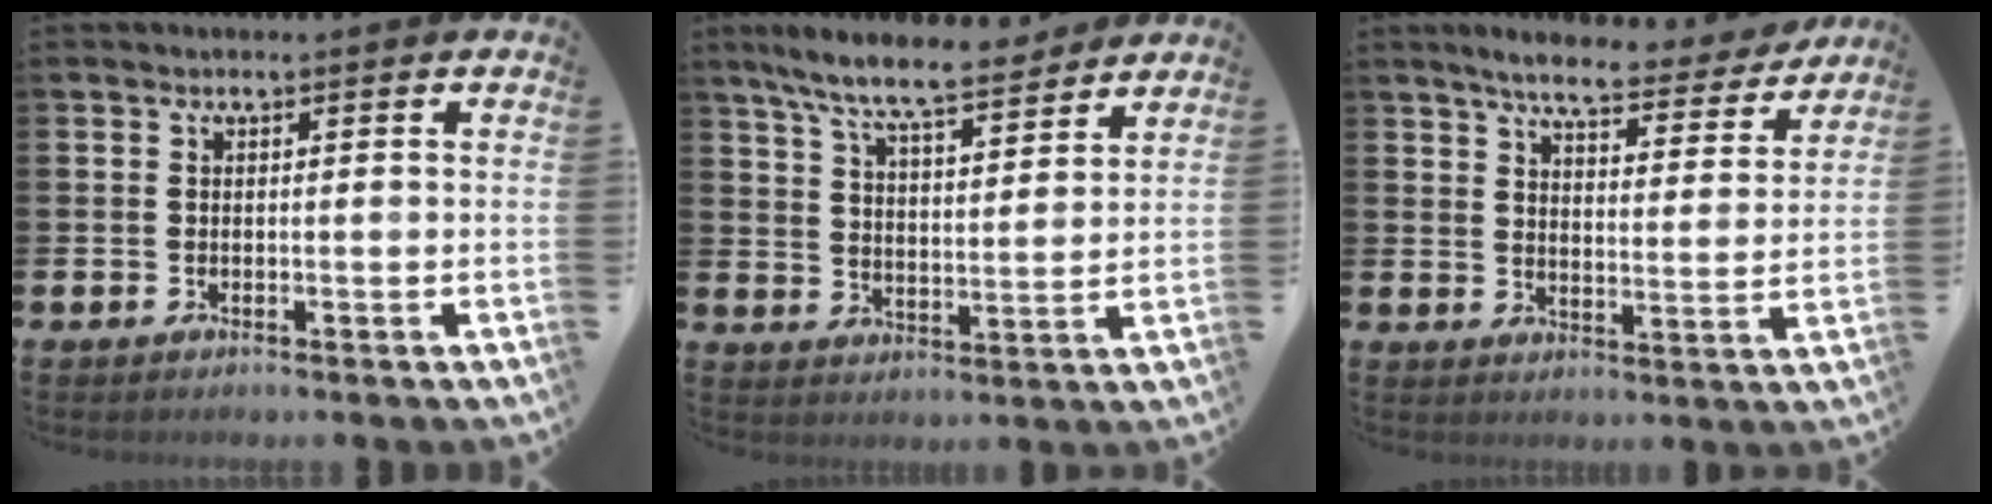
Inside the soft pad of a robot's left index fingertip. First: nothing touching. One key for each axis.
{"total": 8.6, "fx": 7.8, "fy": 1.2, "fz": 3.3, "tx": -0.092, "ty": -0.038, "tz": 0.139}
{"total": 6.5, "fx": 6.0, "fy": 1.1, "fz": 2.3, "tx": -0.052, "ty": -0.036, "tz": 0.097}